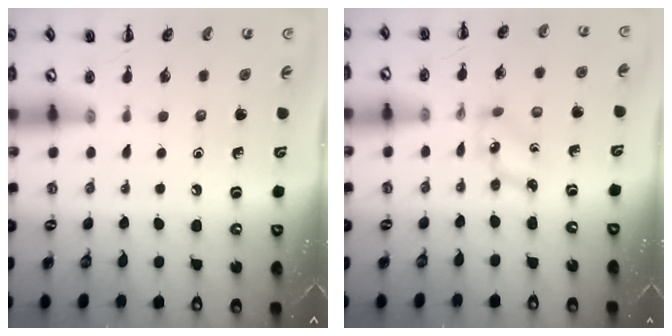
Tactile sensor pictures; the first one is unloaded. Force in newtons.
{"total": 2.5, "press": 2.5, "slide": 0.6}